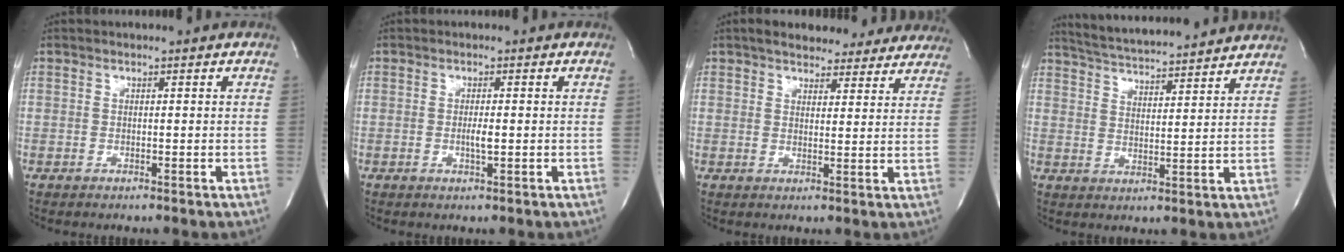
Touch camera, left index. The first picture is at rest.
{"total": 1.7, "force": [-0.3, 0.2, 1.7], "torque": [-0.035, -0.002, -0.005]}
{"total": 16.2, "force": [14.3, 5.6, 5.2], "torque": [-0.057, 0.016, 0.170]}
{"total": 16.5, "force": [15.4, 1.1, 5.9], "torque": [-0.106, 0.023, 0.223]}